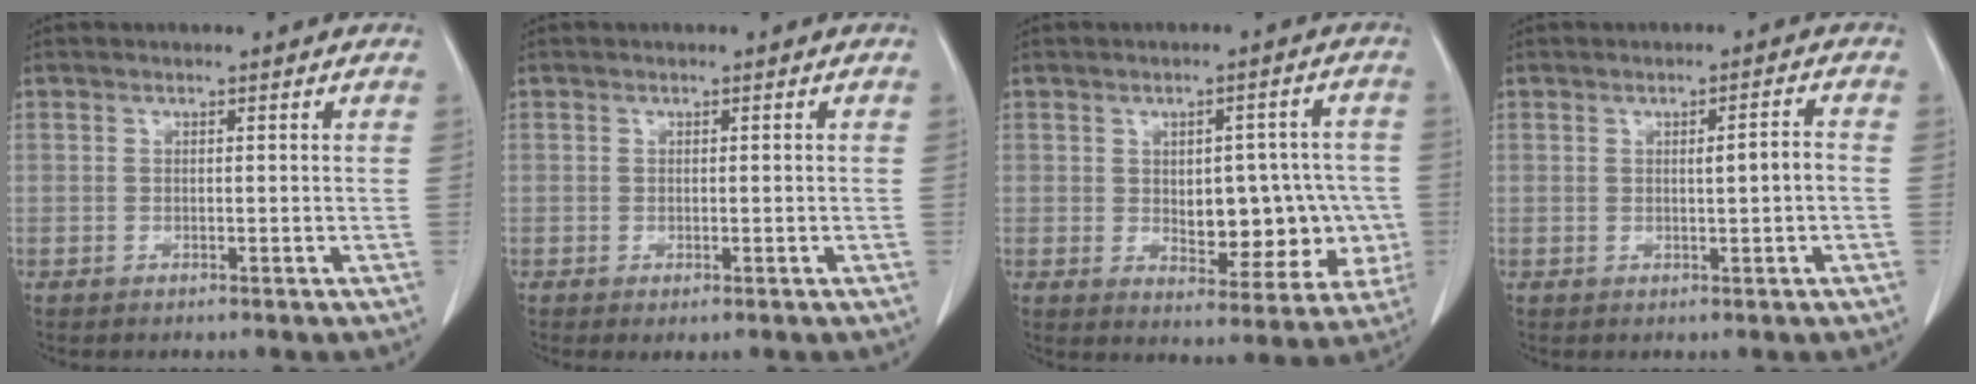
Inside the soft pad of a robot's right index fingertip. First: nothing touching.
{"total": 1.9, "force": [-0.5, 0.9, 1.6], "torque": [-0.037, -0.004, -0.003]}
{"total": 14.1, "force": [-1.3, 8.0, 11.5], "torque": [-0.155, 0.025, 0.008]}
{"total": 3.3, "force": [-0.2, 0.7, 3.3], "torque": [-0.060, 0.010, 0.004]}